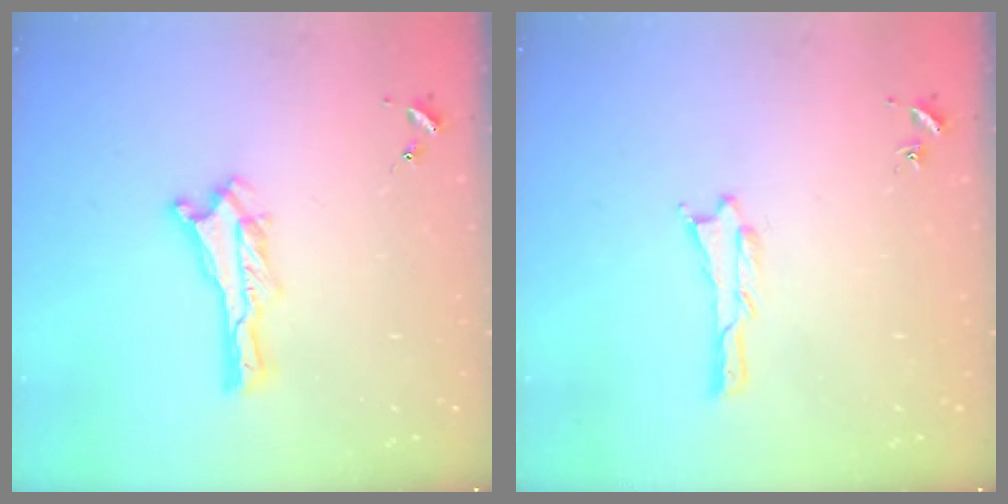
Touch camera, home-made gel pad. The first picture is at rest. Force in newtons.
{"total": 0.0}